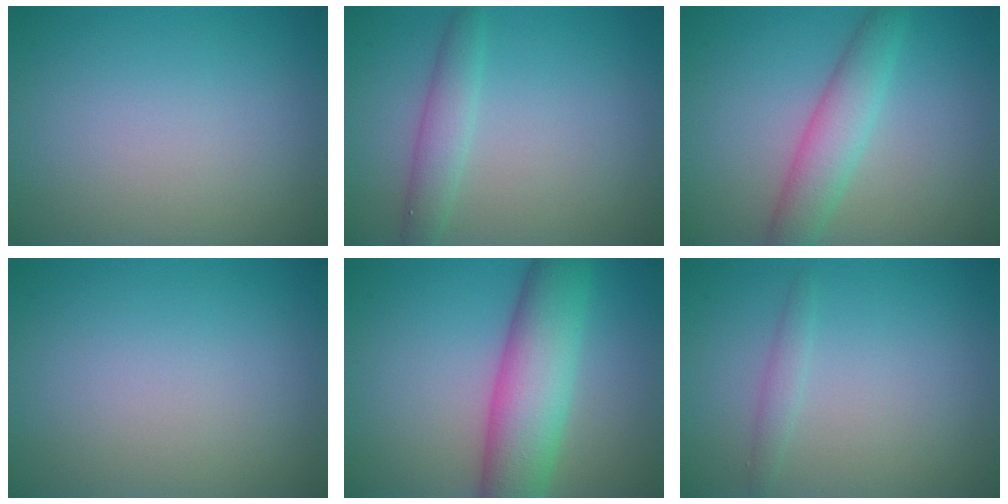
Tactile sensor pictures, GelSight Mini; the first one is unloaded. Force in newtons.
{"total": 2.4, "press": 2.4, "slide": 0.1}
{"total": 3.9, "press": 3.9, "slide": 0.0}
{"total": 0.0}
{"total": 7.9, "press": 7.9, "slide": 0.2}
{"total": 1.1, "press": 1.1, "slide": 0.0}